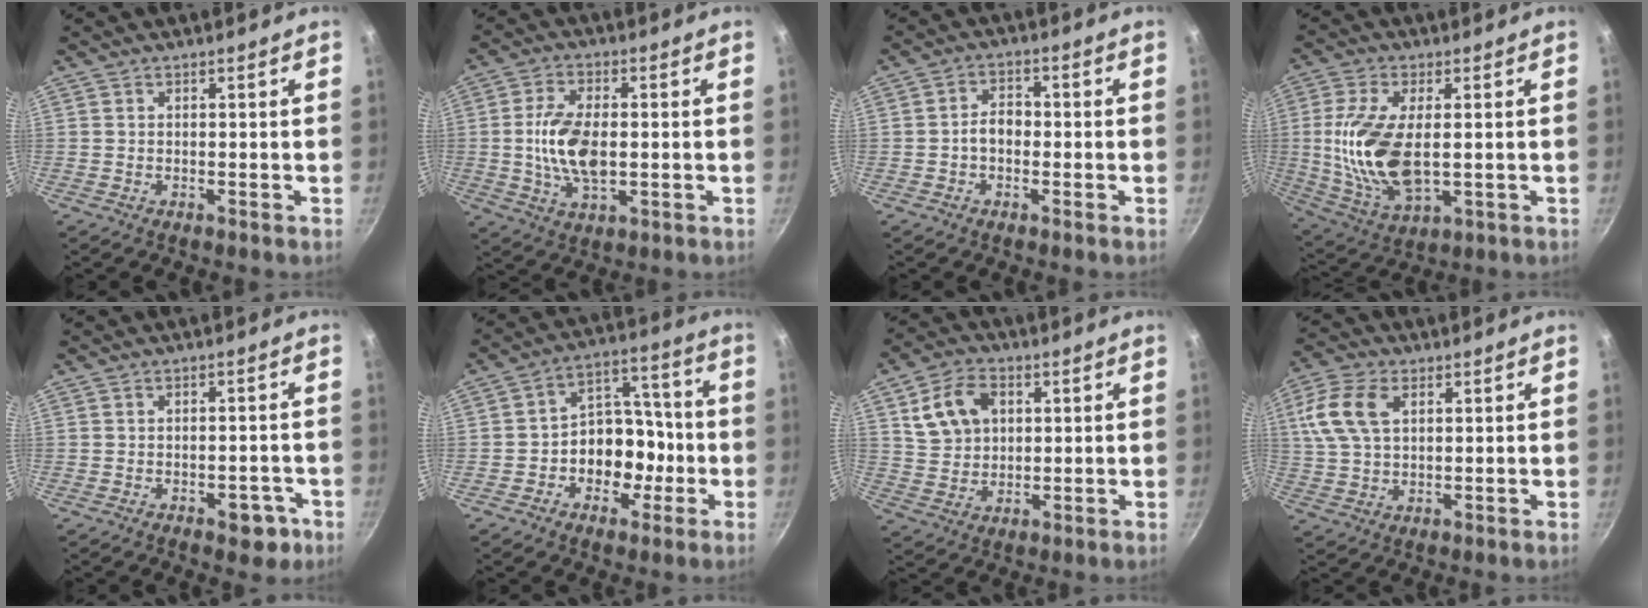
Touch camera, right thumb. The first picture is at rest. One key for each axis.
{"total": 11.0, "fx": -0.4, "fy": 5.9, "fz": 9.3, "tx": -0.172, "ty": 0.007, "tz": -0.009}
{"total": 4.2, "fx": -0.8, "fy": 3.0, "fz": 2.8, "tx": -0.028, "ty": 0.019, "tz": -0.018}
{"total": 15.7, "fx": 0.4, "fy": 7.8, "fz": 13.6, "tx": -0.268, "ty": -0.012, "tz": 0.013}
{"total": 4.9, "fx": -2.4, "fy": 2.7, "fz": 3.3, "tx": -0.017, "ty": 0.020, "tz": -0.019}
{"total": 10.0, "fx": -3.2, "fy": 7.9, "fz": 5.2, "tx": -0.018, "ty": 0.052, "tz": -0.053}
{"total": 10.6, "fx": 3.3, "fy": 7.8, "fz": 6.4, "tx": -0.102, "ty": 0.003, "tz": 0.060}
{"total": 10.5, "fx": 3.3, "fy": 6.5, "fz": 7.6, "tx": -0.148, "ty": 0.007, "tz": 0.059}